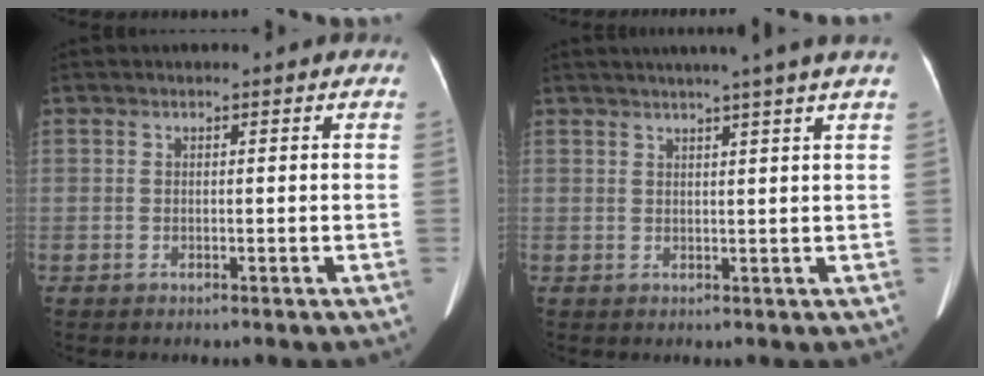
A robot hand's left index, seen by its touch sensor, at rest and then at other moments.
{"total": 6.7, "force": [5.2, -1.6, 3.9], "torque": [-0.050, 0.013, 0.056]}